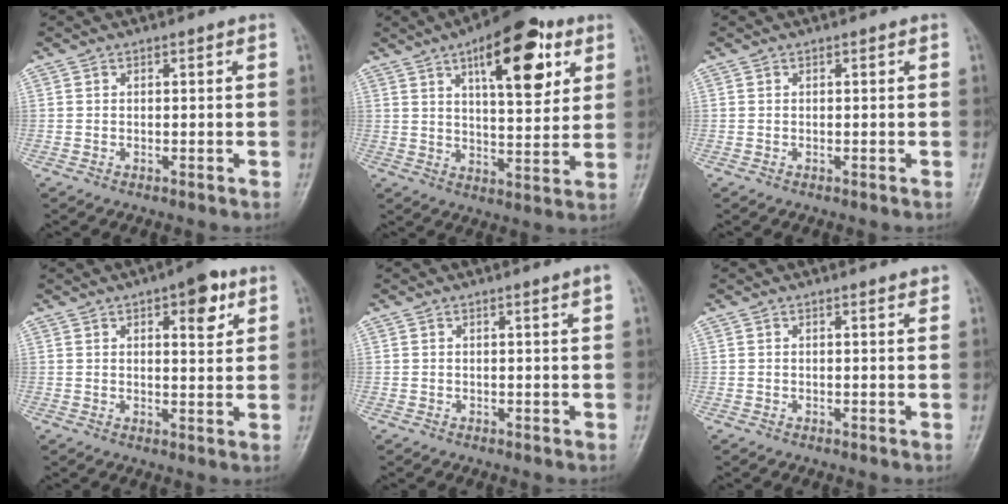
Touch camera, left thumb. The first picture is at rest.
{"total": 16.8, "force": [7.6, 6.9, 13.4], "torque": [-0.154, -0.022, 0.109]}
{"total": 0.0}
{"total": 7.3, "force": [3.5, 3.0, 5.7], "torque": [-0.052, -0.012, 0.042]}
{"total": 1.1, "force": [0.6, -0.4, 0.8], "torque": [-0.019, -0.007, 0.011]}
{"total": 0.8, "force": [0.7, 0.0, 0.4], "torque": [-0.005, -0.005, 0.009]}